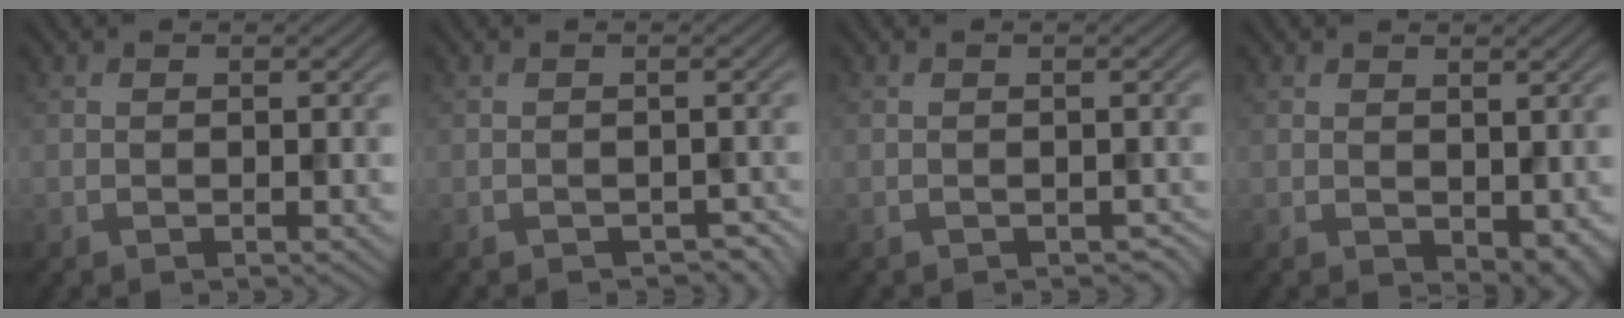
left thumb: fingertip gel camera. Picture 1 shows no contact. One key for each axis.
{"total": 1.6, "fx": -1.2, "fy": 0.9, "fz": 0.6, "tx": -0.010, "ty": -0.010, "tz": -0.014}
{"total": 0.8, "fx": -0.6, "fy": 0.5, "fz": 0.2, "tx": -0.009, "ty": -0.014, "tz": -0.009}
{"total": 2.9, "fx": 0.5, "fy": 1.9, "fz": 2.2, "tx": -0.034, "ty": -0.010, "tz": 0.015}